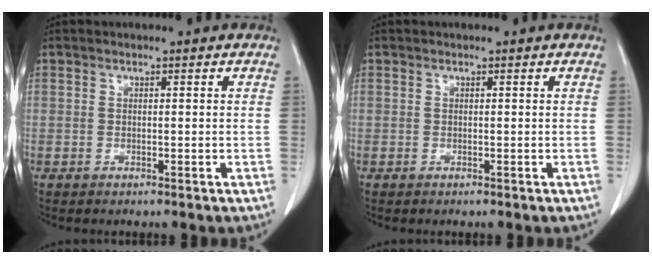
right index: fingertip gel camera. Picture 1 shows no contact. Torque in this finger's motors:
{"motor_torque": [0.00, 0.00, 0.01, 0.01]}